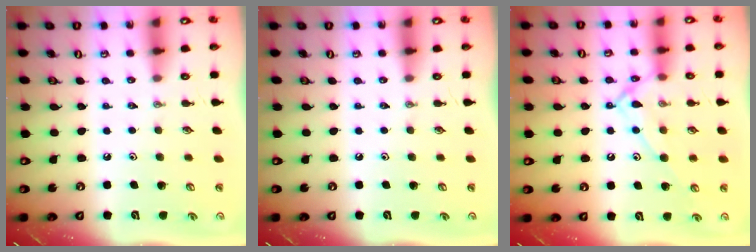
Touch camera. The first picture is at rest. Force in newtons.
{"total": 0.0}
{"total": 13.7, "press": 13.7, "slide": 0.9}